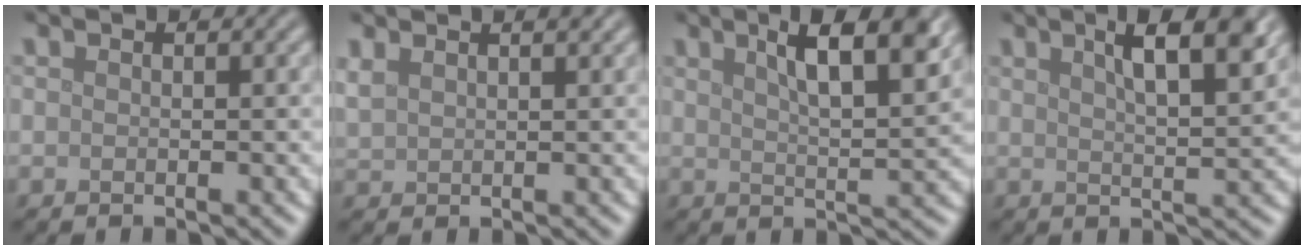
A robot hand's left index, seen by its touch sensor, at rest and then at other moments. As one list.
[{"total": 2.6, "force": [1.9, 0.9, 1.5], "torque": [-0.033, 0.008, 0.034]}, {"total": 7.0, "force": [3.7, 1.8, 5.7], "torque": [-0.077, 0.011, 0.055]}, {"total": 6.2, "force": [3.2, 1.6, 5.0], "torque": [-0.062, 0.012, 0.044]}]